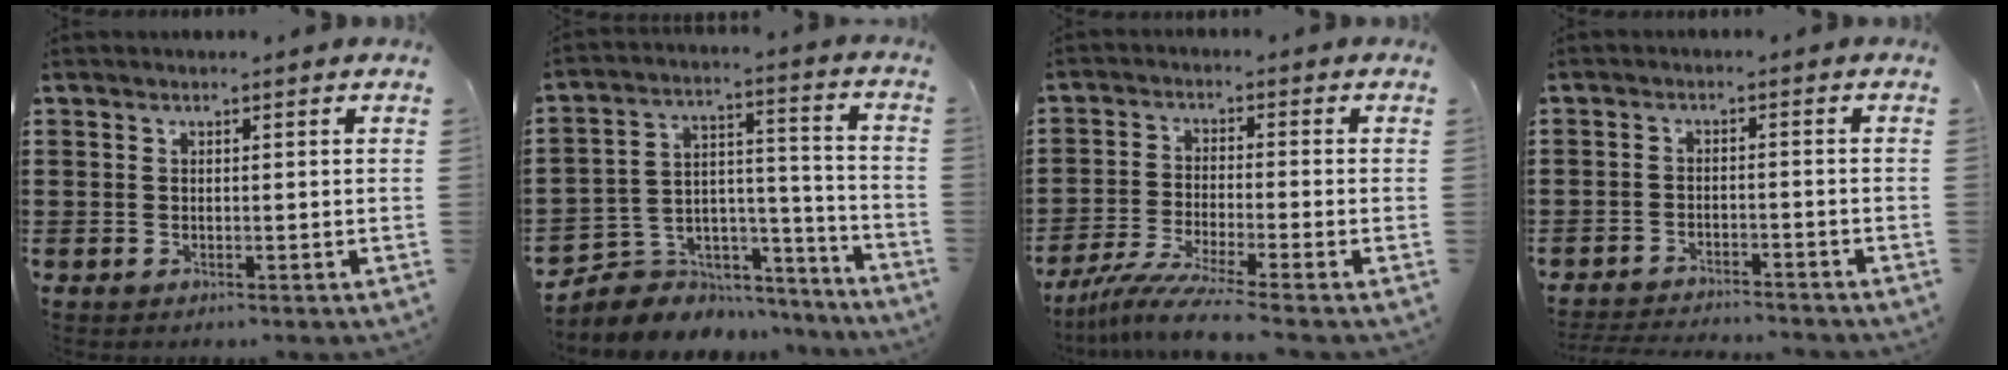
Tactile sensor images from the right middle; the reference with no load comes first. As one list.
[{"total": 5.0, "force": [-3.7, 3.4, -0.2], "torque": [-0.018, -0.002, -0.071]}, {"total": 5.6, "force": [-4.7, -0.7, 2.9], "torque": [-0.069, -0.026, -0.093]}, {"total": 2.9, "force": [-2.9, 0.0, 0.2], "torque": [-0.009, -0.002, -0.060]}]